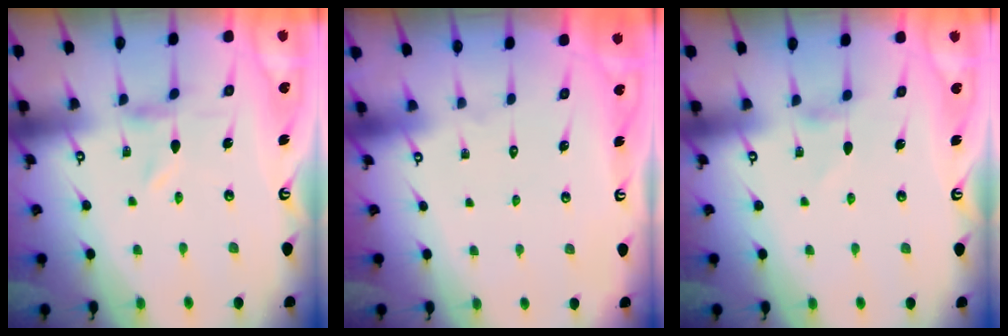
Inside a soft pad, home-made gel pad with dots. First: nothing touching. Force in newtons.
{"total": 1.6, "press": 1.6, "slide": 0.1}
{"total": 2.1, "press": 2.1, "slide": 0.4}